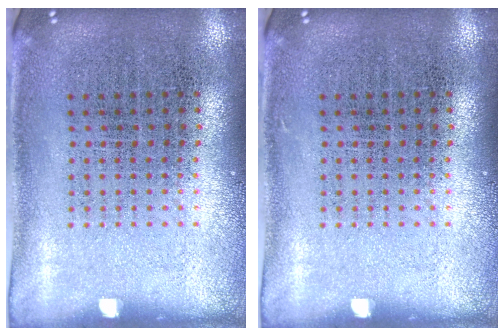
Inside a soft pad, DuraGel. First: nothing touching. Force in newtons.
{"total": 0.0}